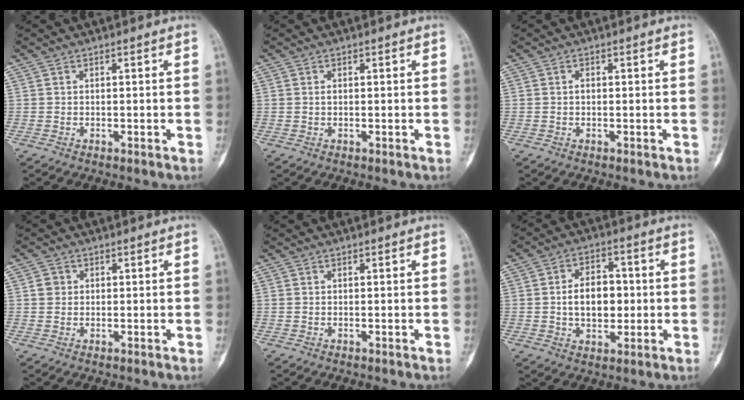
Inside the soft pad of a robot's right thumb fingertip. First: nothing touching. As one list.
[{"total": 0.5, "force": [-0.1, 0.2, 0.5], "torque": [-0.008, 0.000, -0.001]}, {"total": 0.7, "force": [-0.1, 0.4, 0.5], "torque": [-0.006, 0.002, -0.005]}, {"total": 1.8, "force": [0.2, 1.7, 0.5], "torque": [-0.001, 0.002, 0.002]}, {"total": 0.0}, {"total": 9.3, "force": [-0.2, 6.1, 7.0], "torque": [-0.086, 0.013, -0.006]}]